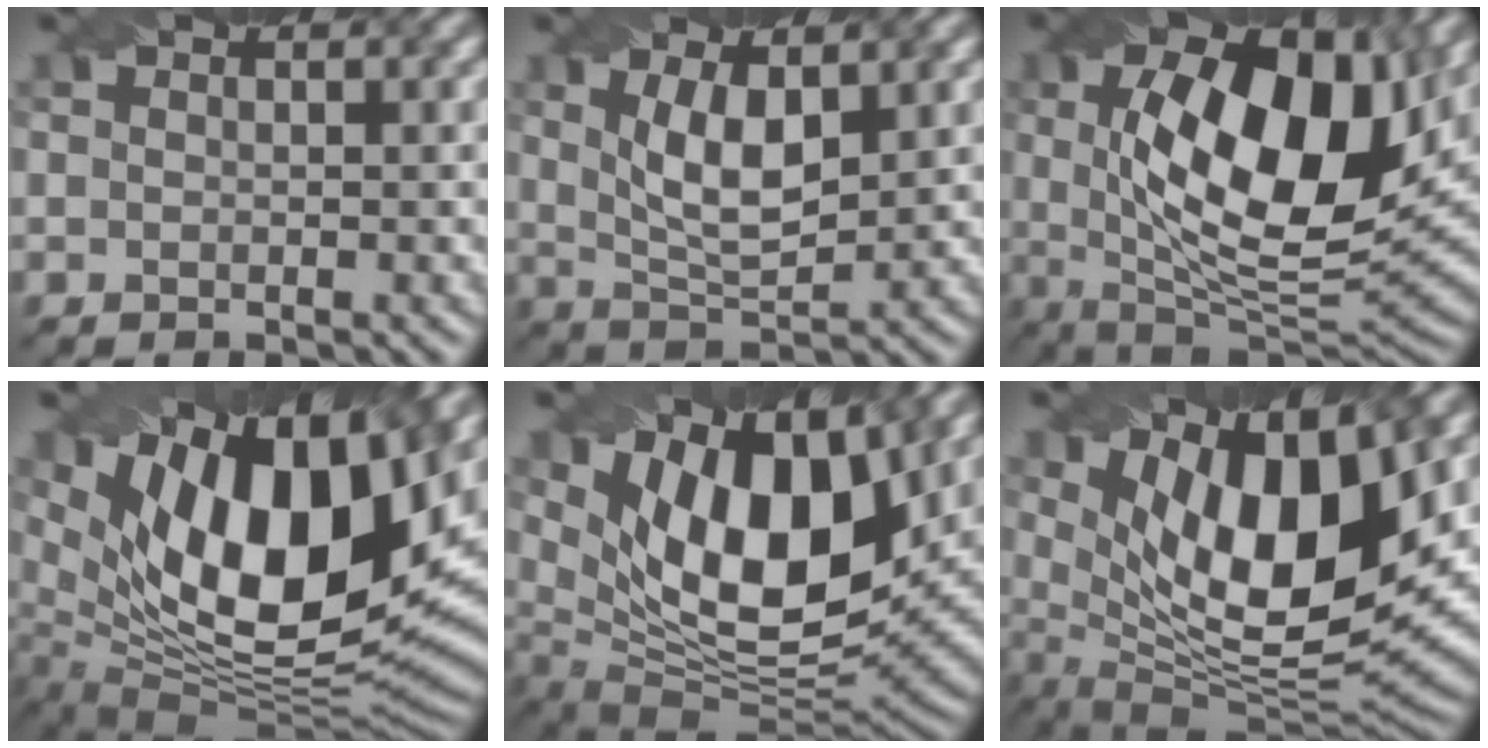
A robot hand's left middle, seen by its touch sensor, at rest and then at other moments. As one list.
[{"total": 5.1, "force": [1.5, 2.0, 4.4], "torque": [-0.093, -0.005, 0.033]}, {"total": 14.8, "force": [2.9, 6.6, 13.0], "torque": [-0.206, -0.006, 0.044]}, {"total": 16.7, "force": [6.3, 8.0, 13.2], "torque": [-0.215, 0.014, 0.104]}, {"total": 14.7, "force": [6.2, 6.7, 11.4], "torque": [-0.197, 0.014, 0.101]}, {"total": 13.3, "force": [4.7, 5.3, 11.3], "torque": [-0.186, -0.008, 0.086]}]